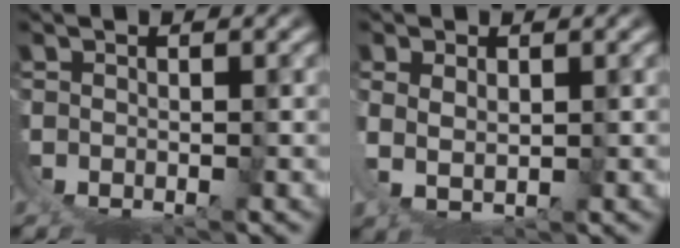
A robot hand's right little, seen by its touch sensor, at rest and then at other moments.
{"total": 3.2, "force": [2.1, 1.0, 2.1], "torque": [-0.051, -0.007, 0.045]}